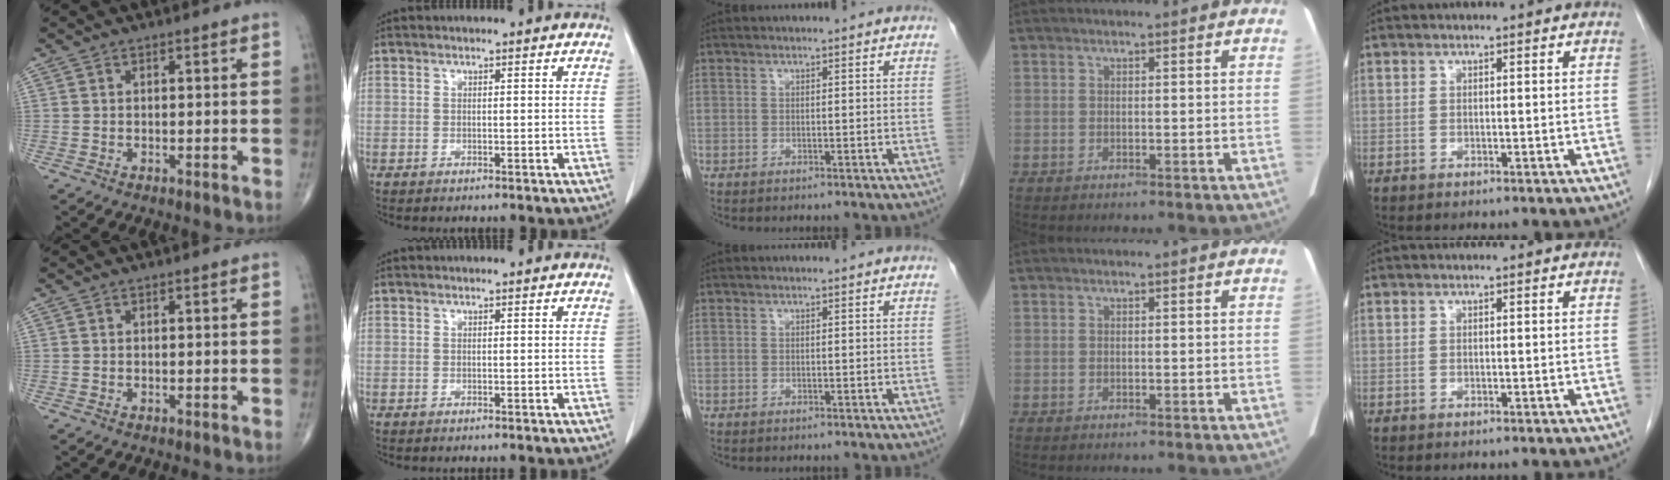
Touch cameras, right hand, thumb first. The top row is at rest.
{}